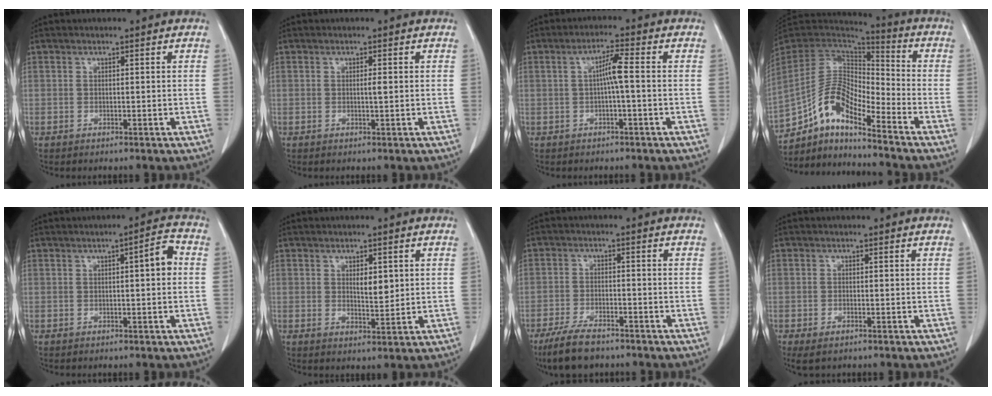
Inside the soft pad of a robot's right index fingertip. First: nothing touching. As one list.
[{"total": 0.9, "force": [0.1, 0.0, 0.9], "torque": [-0.019, -0.001, 0.000]}, {"total": 3.6, "force": [-0.1, 0.0, 3.6], "torque": [-0.070, 0.010, 0.000]}, {"total": 12.5, "force": [-8.6, 3.6, 8.3], "torque": [-0.169, 0.031, -0.159]}, {"total": 3.8, "force": [0.4, 0.6, 3.7], "torque": [-0.052, 0.011, 0.000]}, {"total": 3.4, "force": [1.0, 1.3, 3.0], "torque": [-0.050, -0.007, 0.017]}, {"total": 7.3, "force": [-5.8, 2.3, 3.9], "torque": [-0.079, -0.013, -0.103]}, {"total": 2.6, "force": [-1.7, 1.0, 1.8], "torque": [-0.041, -0.009, -0.021]}]